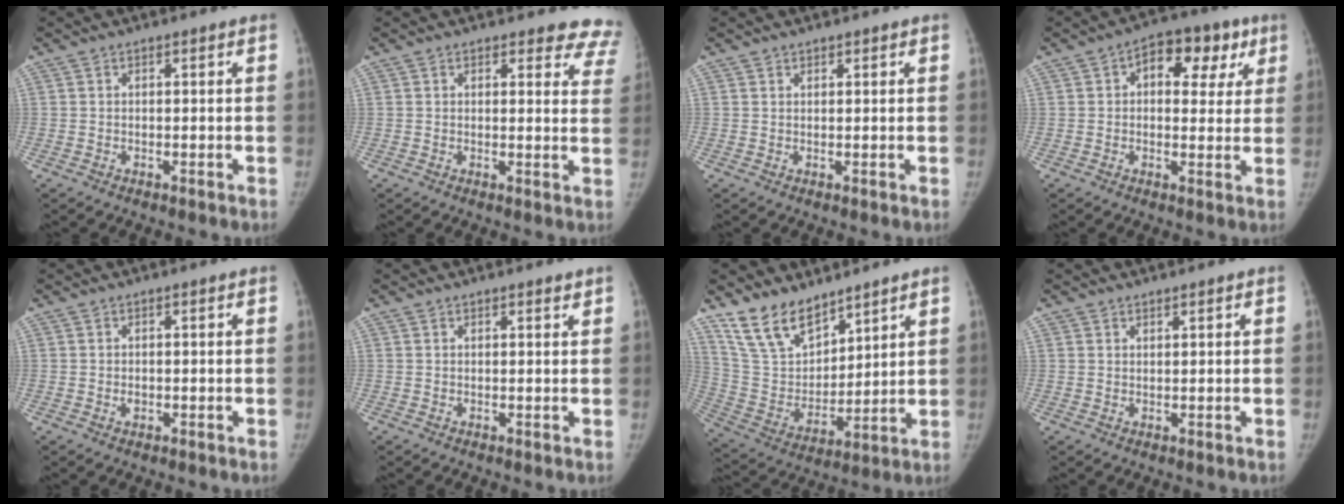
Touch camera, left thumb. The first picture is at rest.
{"total": 9.1, "force": [8.4, 3.5, 0.8], "torque": [0.055, -0.049, 0.056]}
{"total": 0.7, "force": [0.6, 0.4, -0.2], "torque": [0.014, -0.004, 0.005]}
{"total": 11.1, "force": [4.0, 7.1, 7.5], "torque": [-0.049, 0.014, 0.050]}
{"total": 0.9, "force": [-0.2, 0.7, 0.5], "torque": [-0.004, 0.000, -0.002]}
{"total": 0.8, "force": [0.8, 0.3, 0.2], "torque": [0.001, -0.007, 0.010]}
{"total": 14.0, "force": [10.7, 7.0, 5.6], "torque": [-0.070, -0.062, 0.222]}
{"total": 0.9, "force": [0.8, 0.4, 0.1], "torque": [0.008, -0.007, 0.014]}